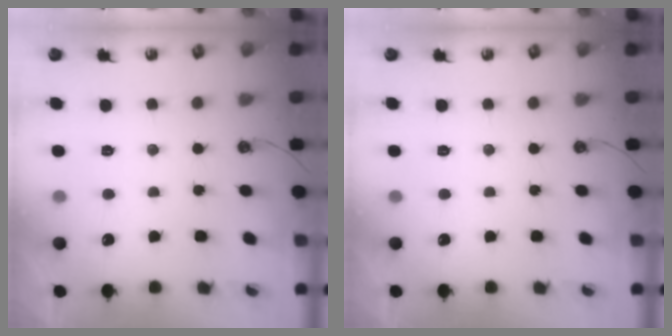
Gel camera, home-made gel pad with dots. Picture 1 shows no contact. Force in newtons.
{"total": 0.0}